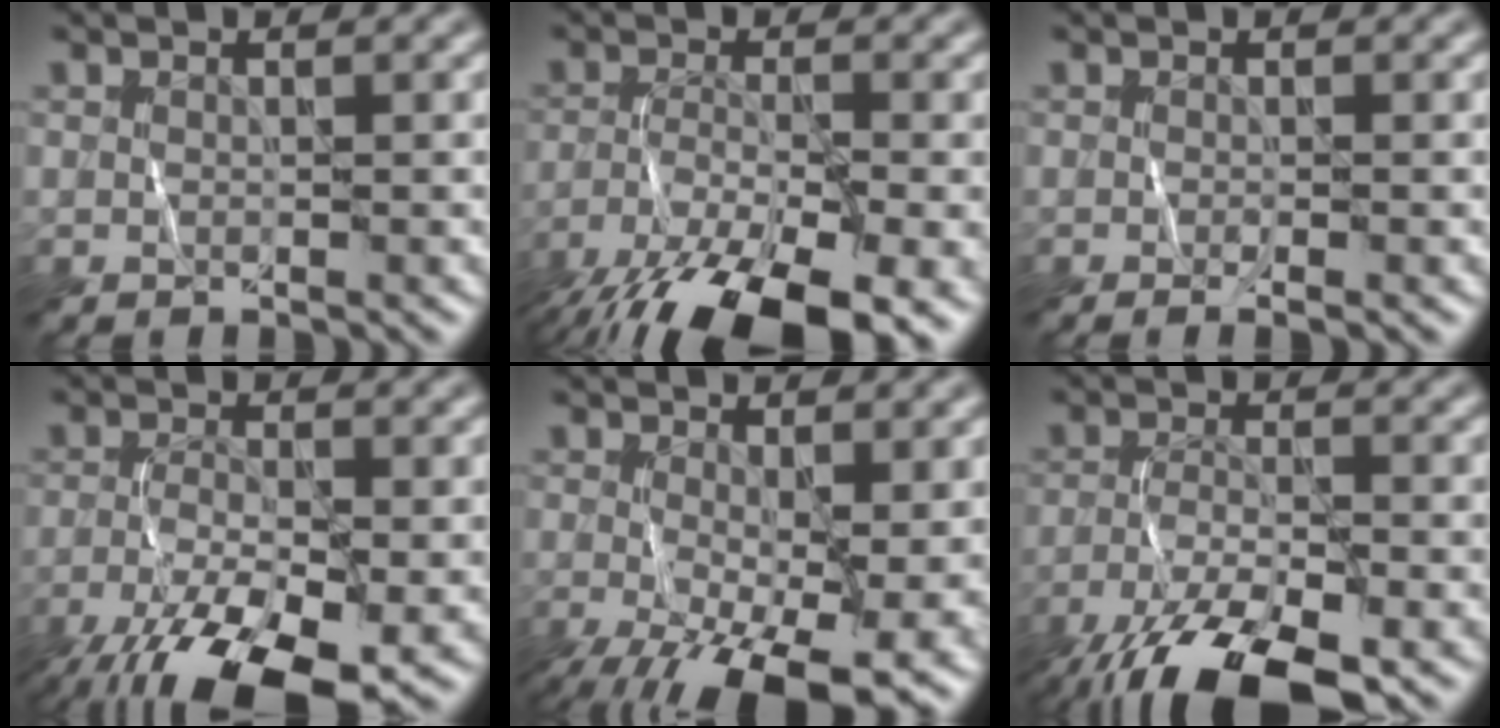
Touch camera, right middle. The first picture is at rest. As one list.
[{"total": 11.6, "force": [-7.3, 3.9, 8.1], "torque": [-0.156, -0.020, -0.123]}, {"total": 1.0, "force": [-0.4, 0.3, 0.9], "torque": [-0.009, -0.003, -0.009]}, {"total": 11.0, "force": [-6.2, 3.9, 8.2], "torque": [-0.163, -0.026, -0.110]}, {"total": 12.1, "force": [-4.3, 5.0, 10.1], "torque": [-0.175, -0.035, -0.057]}, {"total": 11.2, "force": [-7.5, 3.6, 7.4], "torque": [-0.152, -0.020, -0.134]}]